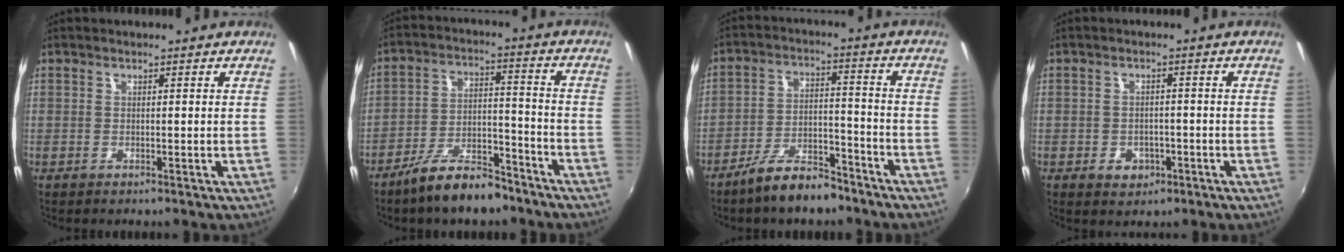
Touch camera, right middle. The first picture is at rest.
{"total": 11.3, "force": [-8.8, 4.1, 5.9], "torque": [-0.115, 0.018, -0.142]}
{"total": 9.6, "force": [-7.6, 3.4, 4.7], "torque": [-0.095, 0.016, -0.122]}
{"total": 4.1, "force": [-1.9, 3.2, 1.8], "torque": [-0.040, 0.003, -0.020]}